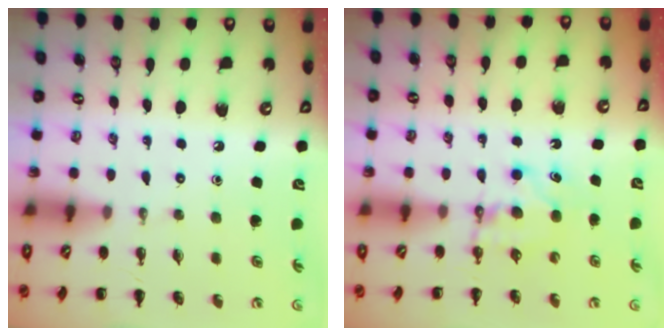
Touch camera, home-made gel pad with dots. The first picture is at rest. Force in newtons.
{"total": 5.0, "press": 4.8, "slide": 1.3}